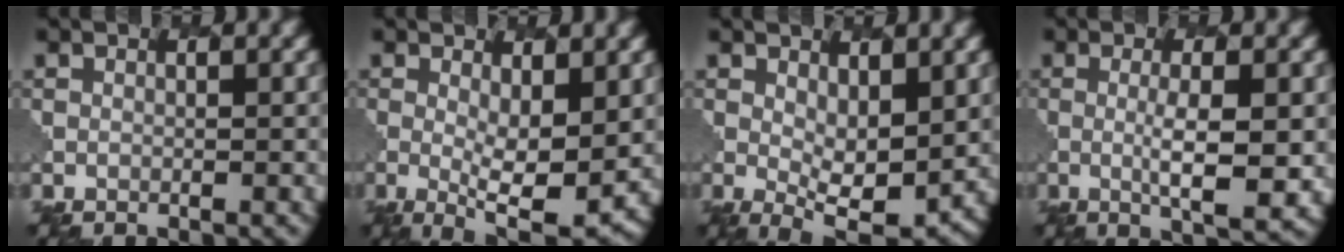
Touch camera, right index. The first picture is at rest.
{"total": 5.9, "force": [0.4, 1.9, 5.5], "torque": [-0.093, -0.016, 0.013]}
{"total": 4.9, "force": [0.7, 2.3, 4.3], "torque": [-0.074, -0.010, 0.017]}
{"total": 4.3, "force": [0.2, 1.0, 4.2], "torque": [-0.072, -0.006, 0.008]}